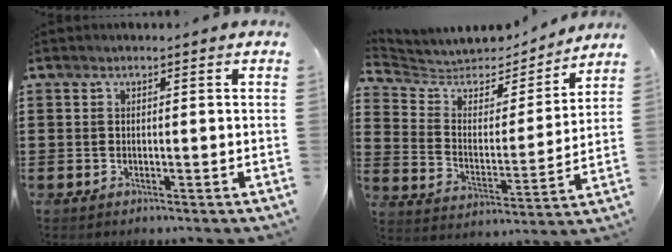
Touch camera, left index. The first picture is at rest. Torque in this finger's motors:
{"motor_torque": [0.16, 0.11, 0.19, 0.03]}